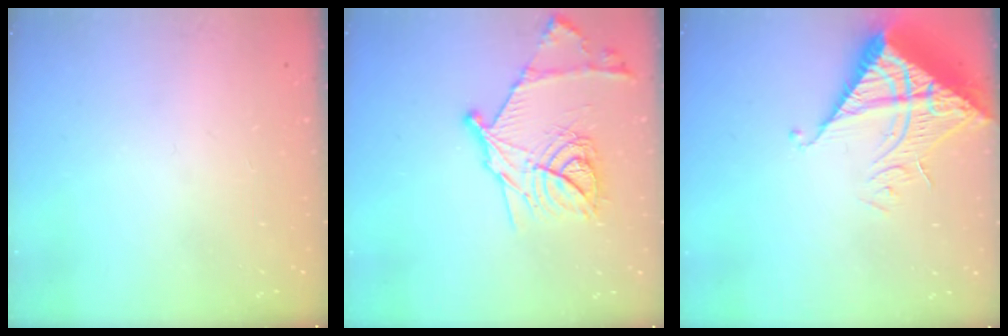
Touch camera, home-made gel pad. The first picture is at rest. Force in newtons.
{"total": 18.8, "press": 18.8, "slide": 1.3}
{"total": 11.5, "press": 11.5, "slide": 1.2}